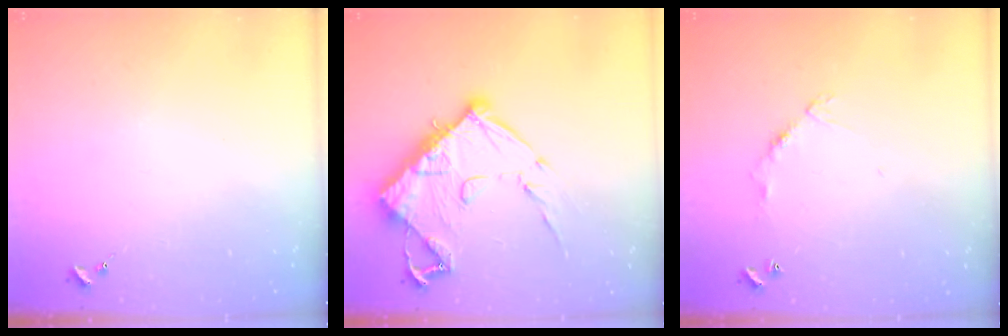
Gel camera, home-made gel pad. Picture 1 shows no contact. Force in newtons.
{"total": 16.4, "press": 16.4, "slide": 1.4}
{"total": 6.1, "press": 6.1, "slide": 0.5}